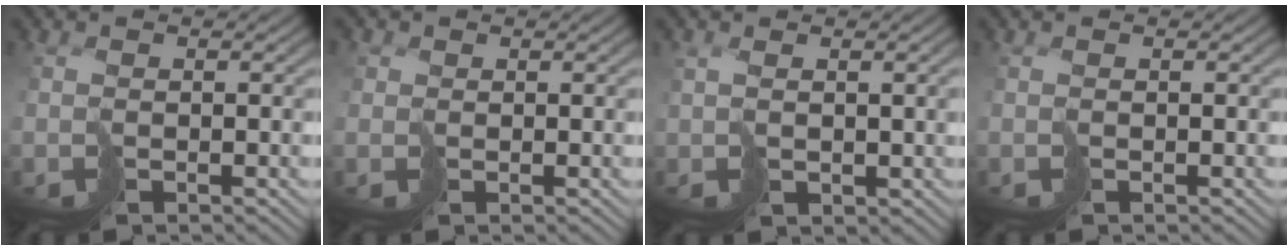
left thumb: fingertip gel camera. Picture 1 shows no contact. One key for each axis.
{"total": 1.4, "fx": 0.3, "fy": 1.3, "fz": 0.1, "tx": -0.007, "ty": 0.004, "tz": 0.003}
{"total": 2.9, "fx": 1.2, "fy": 1.1, "fz": 2.4, "tx": -0.052, "ty": 0.002, "tz": 0.032}
{"total": 0.0}